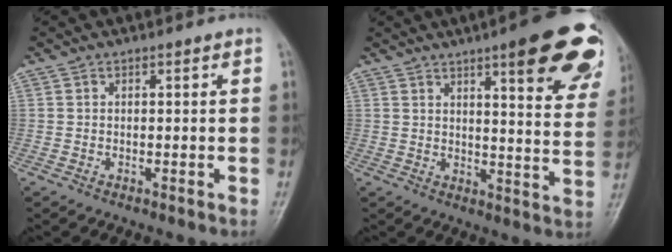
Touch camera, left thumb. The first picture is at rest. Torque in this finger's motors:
{"motor_torque": [2.48, 1.91, 1.89, -0.87, 0.08]}